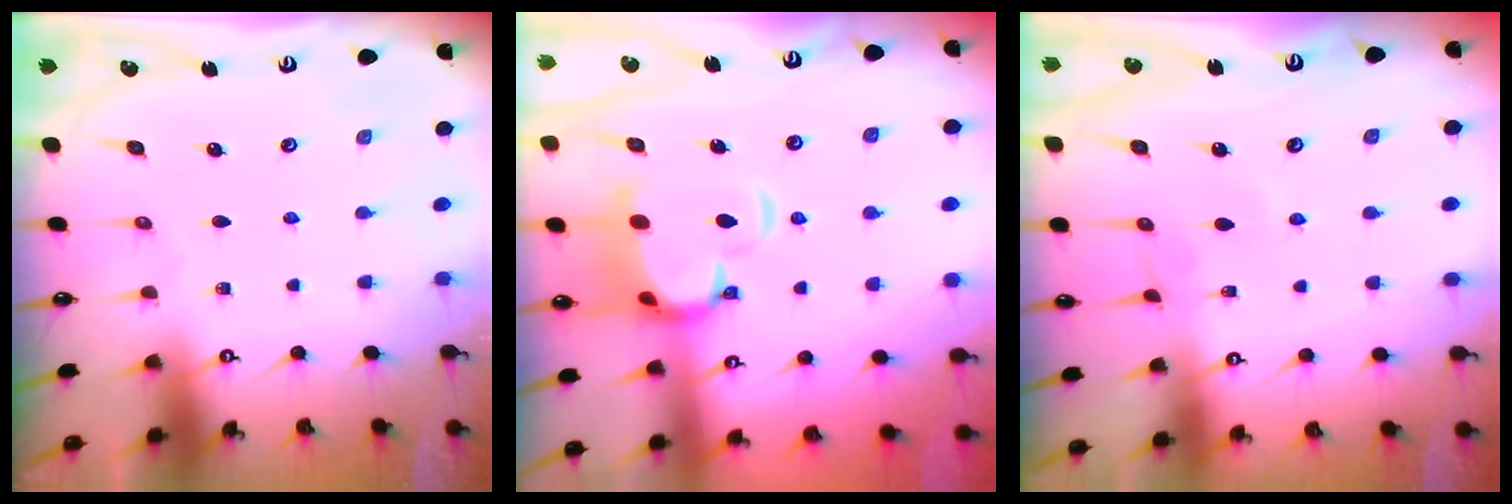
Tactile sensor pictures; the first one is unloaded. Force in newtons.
{"total": 8.1, "press": 8.0, "slide": 1.7}
{"total": 2.2, "press": 2.2, "slide": 0.1}